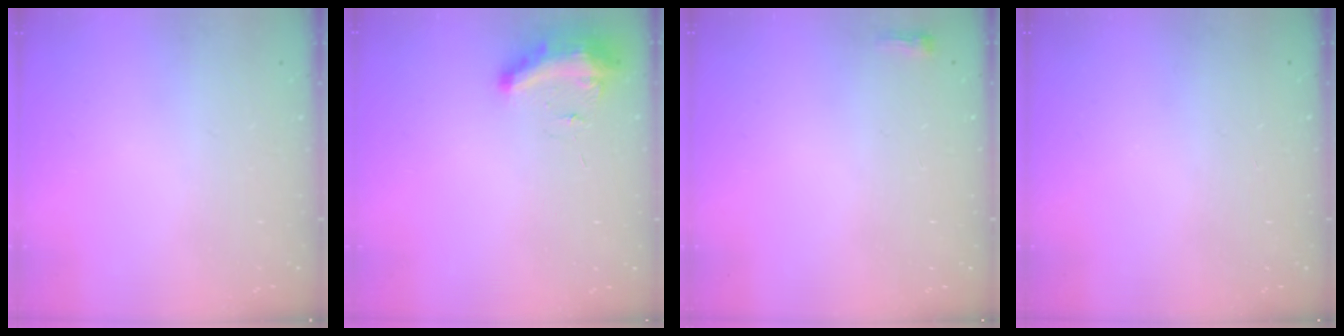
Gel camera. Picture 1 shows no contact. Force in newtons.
{"total": 9.3, "press": 9.2, "slide": 0.9}
{"total": 2.6, "press": 2.5, "slide": 0.6}
{"total": 0.0}